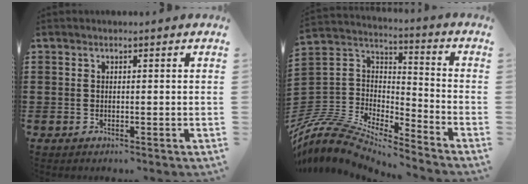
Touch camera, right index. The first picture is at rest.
{"total": 8.5, "force": [-8.1, 1.9, 1.8], "torque": [-0.070, -0.007, -0.172]}